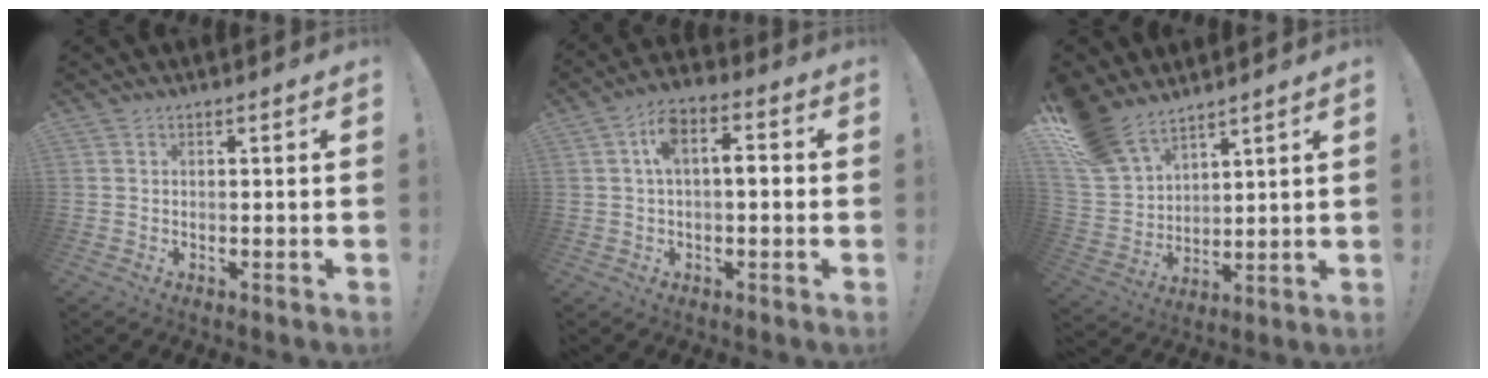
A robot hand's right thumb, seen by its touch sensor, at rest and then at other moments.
{"total": 9.0, "force": [0.7, 4.8, 7.6], "torque": [-0.111, 0.009, 0.011]}
{"total": 13.6, "force": [10.4, 7.5, 4.6], "torque": [-0.100, -0.066, 0.203]}